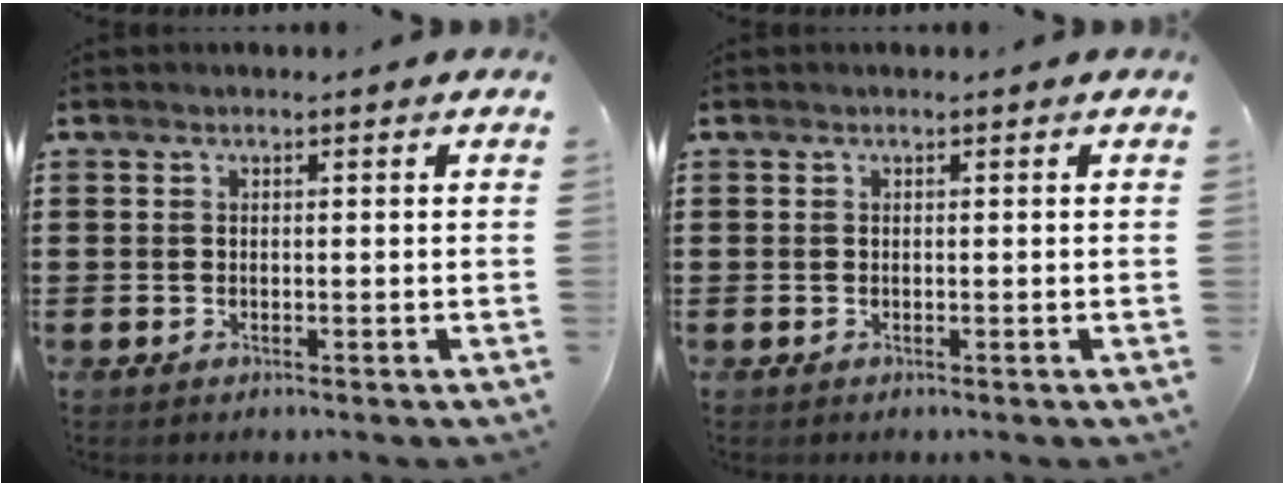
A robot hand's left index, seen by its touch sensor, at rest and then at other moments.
{"total": 0.0}